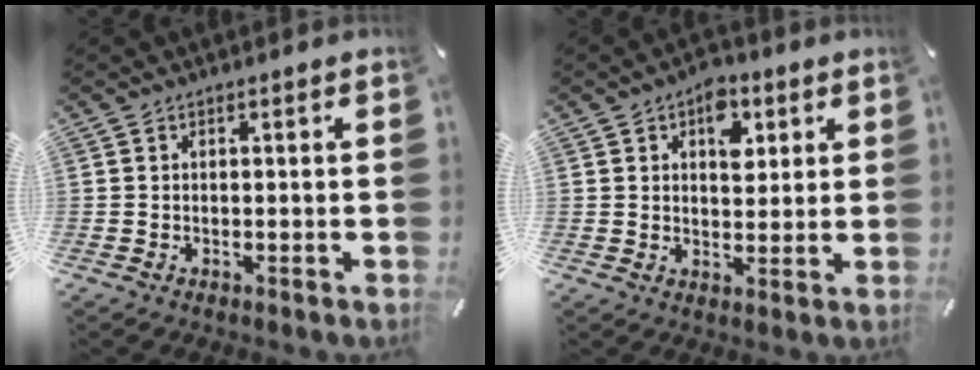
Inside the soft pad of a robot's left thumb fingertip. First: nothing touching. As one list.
[{"total": 7.9, "force": [3.2, 5.2, 5.0], "torque": [-0.051, -0.006, 0.050]}]